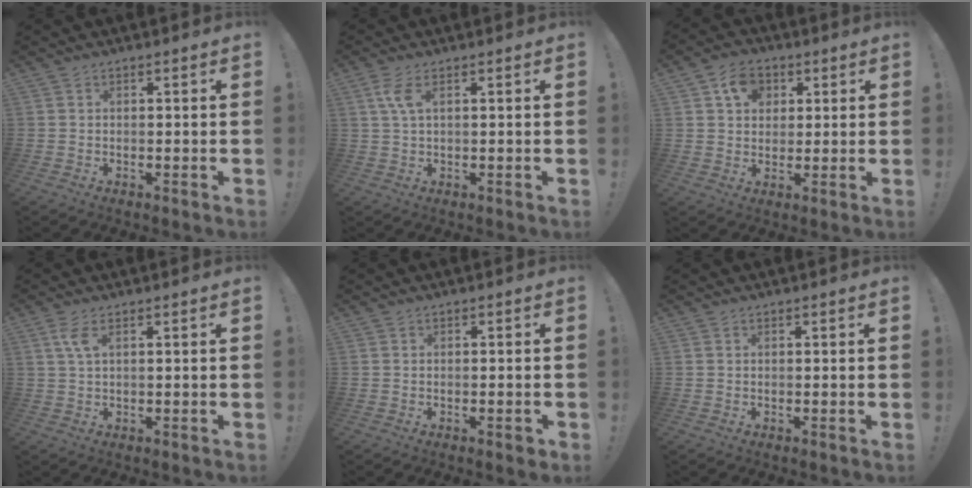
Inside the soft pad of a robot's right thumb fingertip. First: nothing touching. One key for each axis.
{"total": 4.2, "fx": 1.5, "fy": 1.3, "fz": 3.7, "tx": -0.081, "ty": 0.004, "tz": 0.028}
{"total": 7.9, "fx": 3.2, "fy": 6.4, "fz": 3.3, "tx": -0.044, "ty": -0.006, "tz": 0.060}
{"total": 3.7, "fx": 1.4, "fy": 1.1, "fz": 3.2, "tx": -0.065, "ty": 0.000, "tz": 0.024}
{"total": 1.5, "fx": -0.8, "fy": 0.4, "fz": 1.2, "tx": -0.018, "ty": 0.005, "tz": -0.012}
{"total": 0.0}